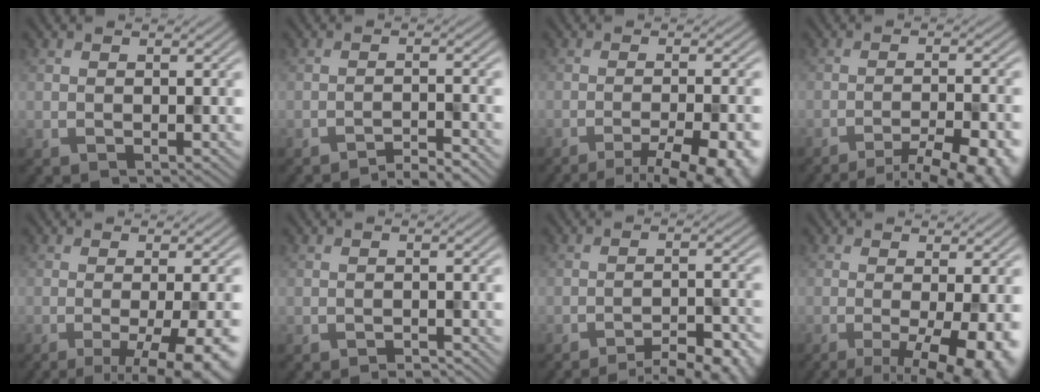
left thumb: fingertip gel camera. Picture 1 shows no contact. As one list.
[{"total": 3.0, "force": [-2.7, 0.2, 1.4], "torque": [-0.012, 0.009, -0.052]}, {"total": 10.6, "force": [-7.1, 2.6, 7.4], "torque": [-0.098, 0.000, -0.080]}, {"total": 11.0, "force": [-8.4, 2.5, 6.7], "torque": [-0.088, 0.002, -0.098]}, {"total": 11.3, "force": [-4.7, 3.0, 9.9], "torque": [-0.112, -0.007, -0.055]}, {"total": 1.1, "force": [-1.1, 0.1, 0.3], "torque": [-0.003, 0.001, -0.021]}, {"total": 9.8, "force": [-8.2, 2.3, 4.9], "torque": [-0.066, 0.007, -0.098]}, {"total": 9.9, "force": [-3.2, 2.7, 9.0], "torque": [-0.120, -0.004, -0.040]}]